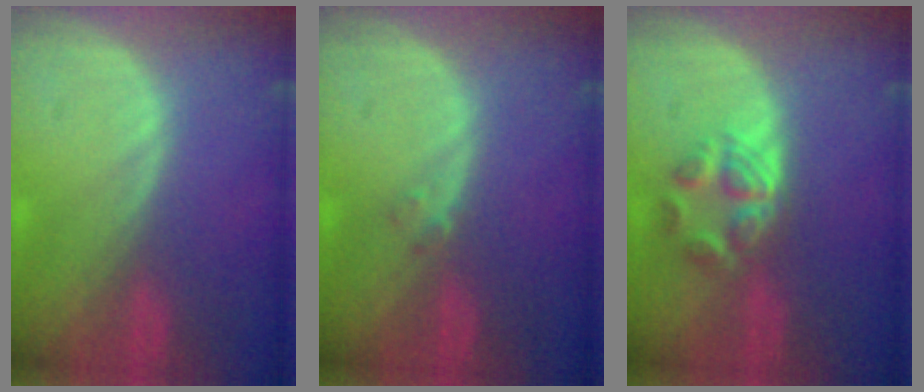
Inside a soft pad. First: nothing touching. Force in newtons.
{"total": 1.0, "press": 1.0, "slide": 0.2}
{"total": 5.9, "press": 5.0, "slide": 3.1}